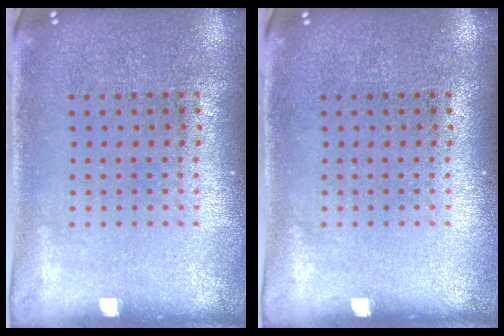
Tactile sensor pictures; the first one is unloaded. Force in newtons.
{"total": 0.0}